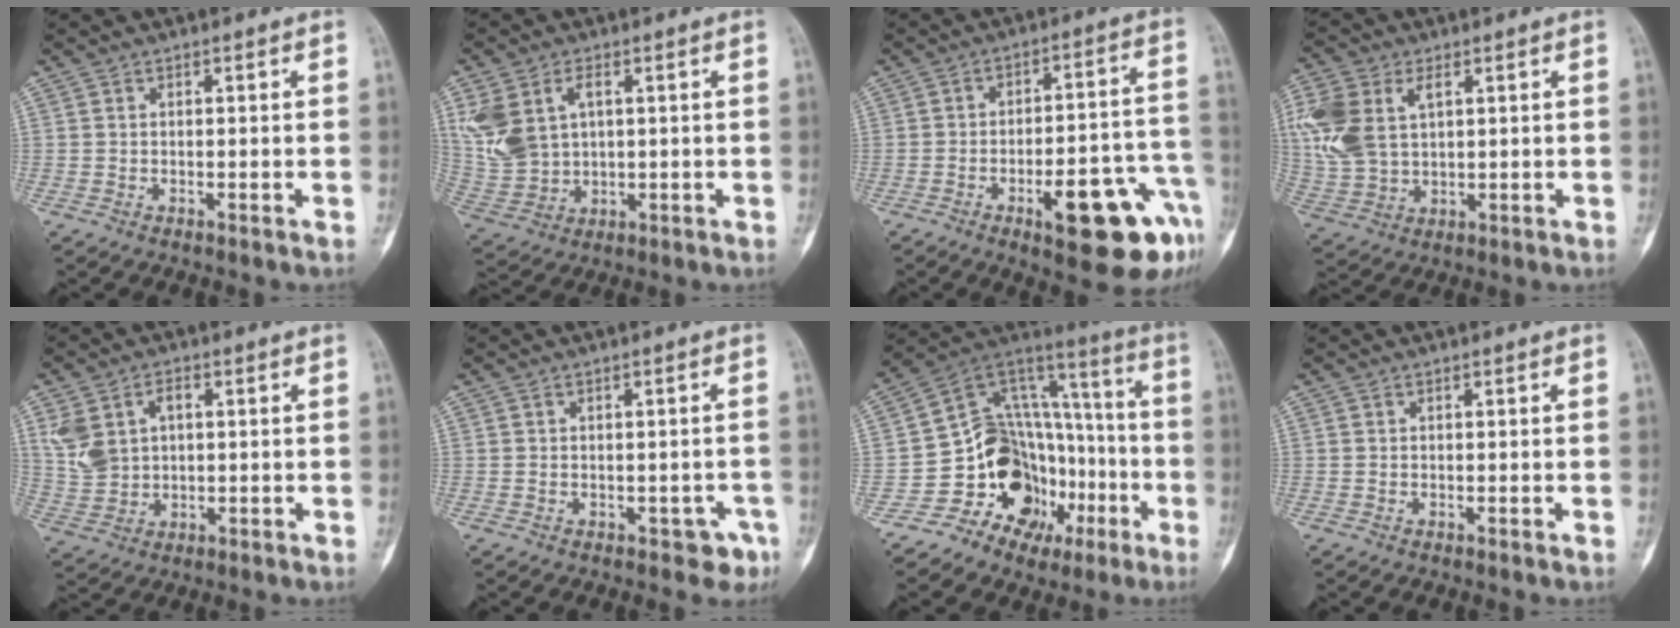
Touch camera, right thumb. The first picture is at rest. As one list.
[{"total": 11.2, "force": [3.2, 7.5, 7.7], "torque": [-0.160, 0.006, 0.076]}, {"total": 17.3, "force": [-7.9, 5.1, 14.5], "torque": [-0.145, 0.051, -0.096]}, {"total": 14.2, "force": [4.1, 9.0, 10.1], "torque": [-0.233, 0.006, 0.085]}, {"total": 8.6, "force": [2.2, 6.2, 5.5], "torque": [-0.094, 0.011, 0.051]}, {"total": 3.7, "force": [-1.8, 2.4, 2.3], "torque": [-0.009, 0.012, -0.015]}, {"total": 21.7, "force": [-8.0, 15.9, 12.4], "torque": [-0.129, 0.113, -0.125]}, {"total": 0.0}]